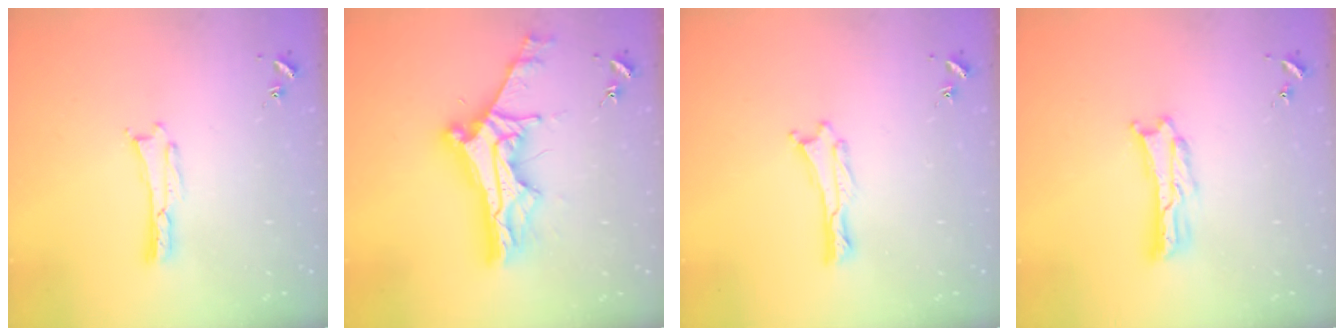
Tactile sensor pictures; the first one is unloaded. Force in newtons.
{"total": 12.3, "press": 12.3, "slide": 1.1}
{"total": 0.0}
{"total": 1.7, "press": 1.7, "slide": 0.3}